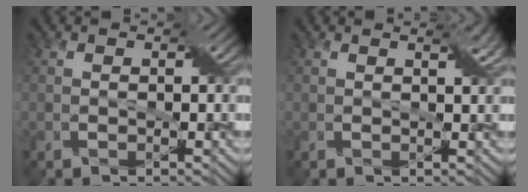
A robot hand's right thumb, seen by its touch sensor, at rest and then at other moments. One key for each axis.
{"total": 1.6, "fx": 1.1, "fy": 0.1, "fz": 1.2, "tx": -0.020, "ty": 0.001, "tz": 0.015}